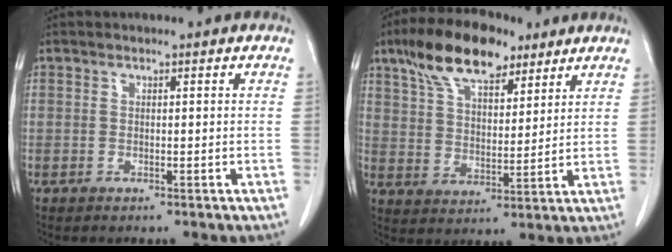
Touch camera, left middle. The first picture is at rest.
{"total": 13.9, "force": [9.6, 5.4, 8.6], "torque": [-0.157, 0.025, 0.172]}